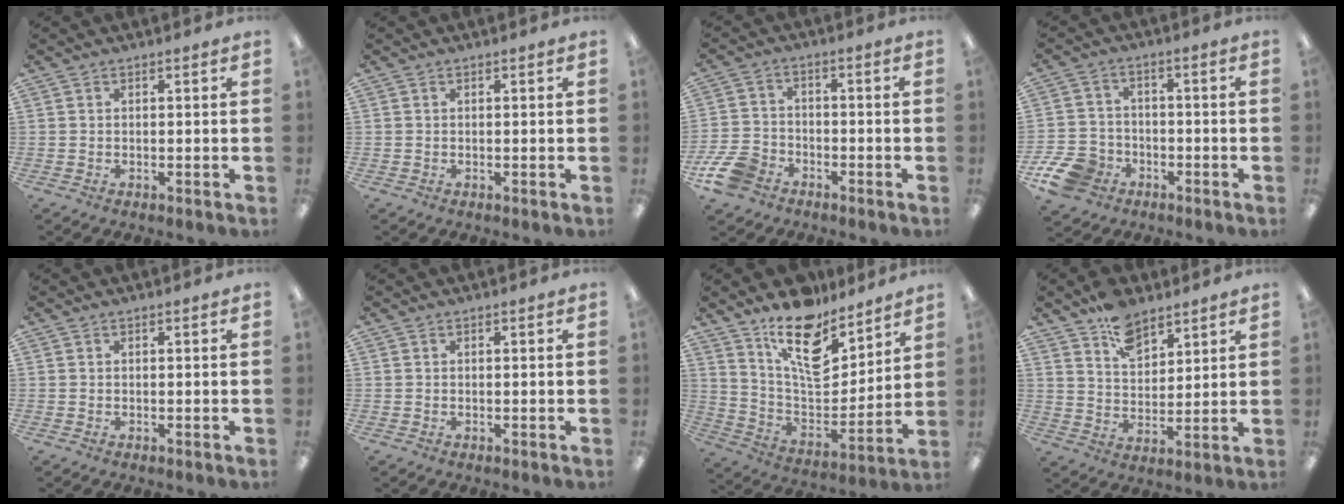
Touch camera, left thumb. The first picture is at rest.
{"total": 0.0}
{"total": 9.0, "force": [-5.7, 5.6, 4.0], "torque": [-0.087, 0.032, -0.105]}
{"total": 10.1, "force": [-5.5, 7.4, 4.2], "torque": [-0.098, 0.039, -0.100]}
{"total": 0.0}
{"total": 0.0}
{"total": 16.7, "force": [11.8, 7.6, 9.0], "torque": [-0.146, -0.083, 0.210]}
{"total": 9.6, "force": [6.9, 5.3, 4.1], "torque": [-0.062, -0.035, 0.124]}